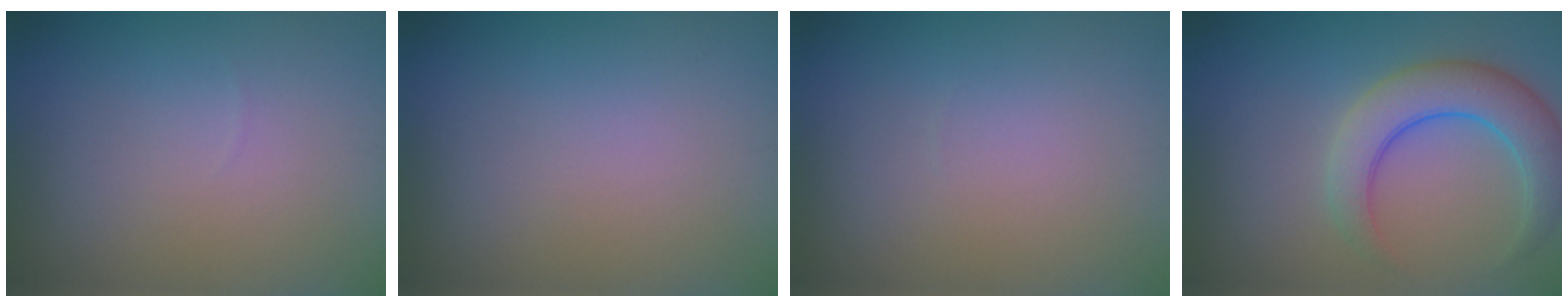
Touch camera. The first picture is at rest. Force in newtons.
{"total": 0.0}
{"total": 0.0}
{"total": 5.5, "press": 5.5, "slide": 0.3}